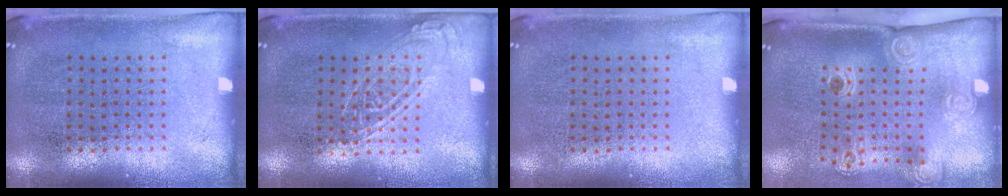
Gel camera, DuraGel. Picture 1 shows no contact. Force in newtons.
{"total": 1.2, "press": 1.1, "slide": 0.4}
{"total": 0.0}
{"total": 2.3, "press": 1.6, "slide": 1.6}